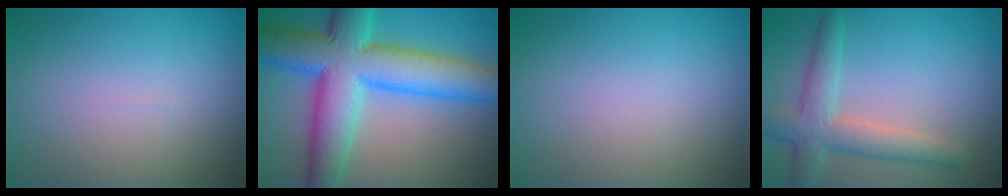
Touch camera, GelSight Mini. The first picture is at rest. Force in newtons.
{"total": 12.2, "press": 12.2, "slide": 0.2}
{"total": 0.0}
{"total": 4.4, "press": 4.4, "slide": 0.1}